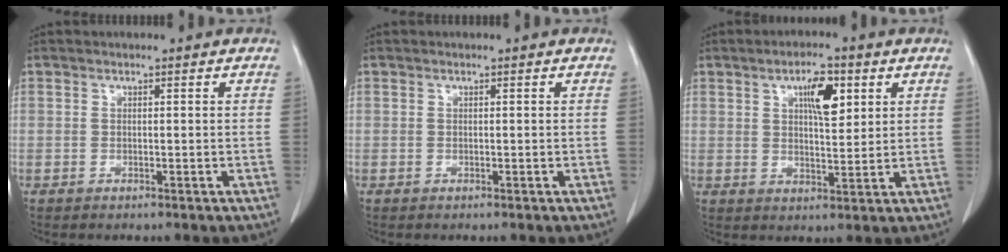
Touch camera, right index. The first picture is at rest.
{"total": 0.0}
{"total": 6.5, "force": [2.7, 2.1, 5.6], "torque": [-0.092, 0.005, 0.045]}